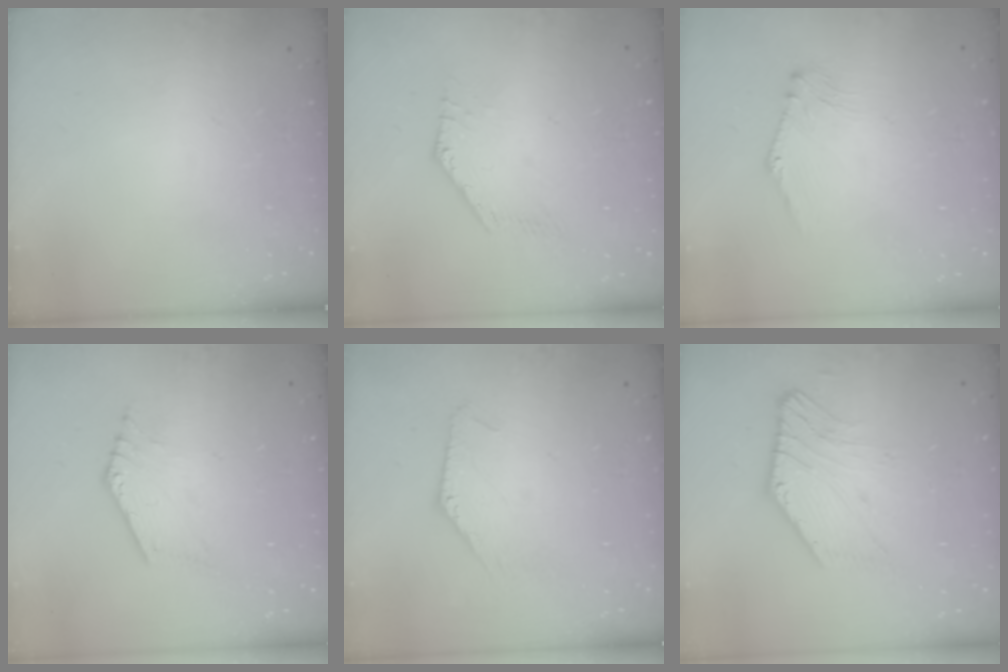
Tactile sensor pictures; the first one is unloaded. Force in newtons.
{"total": 1.0, "press": 1.0, "slide": 0.2}
{"total": 1.2, "press": 1.1, "slide": 0.4}
{"total": 2.7, "press": 2.6, "slide": 0.5}
{"total": 0.0}
{"total": 4.5, "press": 4.3, "slide": 1.1}